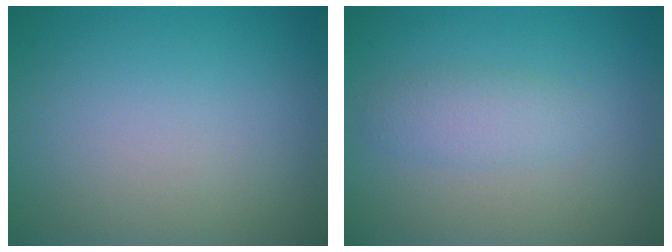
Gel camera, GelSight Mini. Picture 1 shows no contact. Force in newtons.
{"total": 2.0, "press": 2.0, "slide": 0.1}